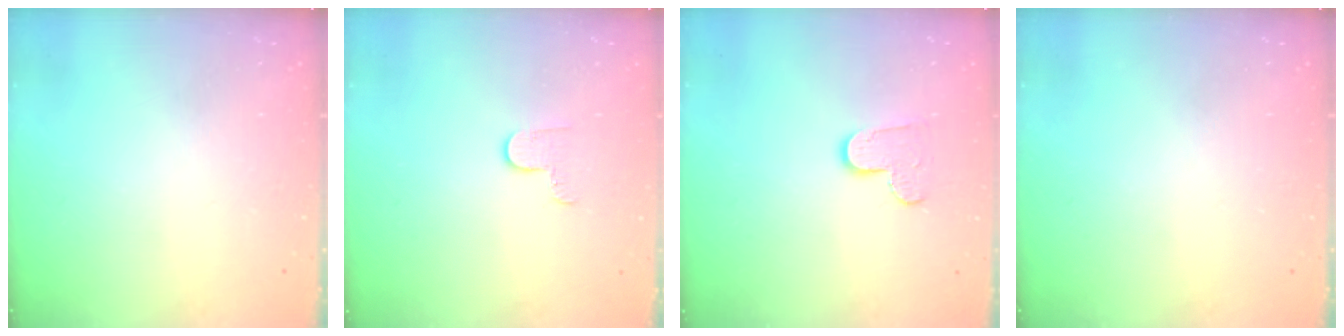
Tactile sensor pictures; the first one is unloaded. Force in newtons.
{"total": 3.3, "press": 3.3, "slide": 0.4}
{"total": 8.1, "press": 8.0, "slide": 0.5}
{"total": 0.0}